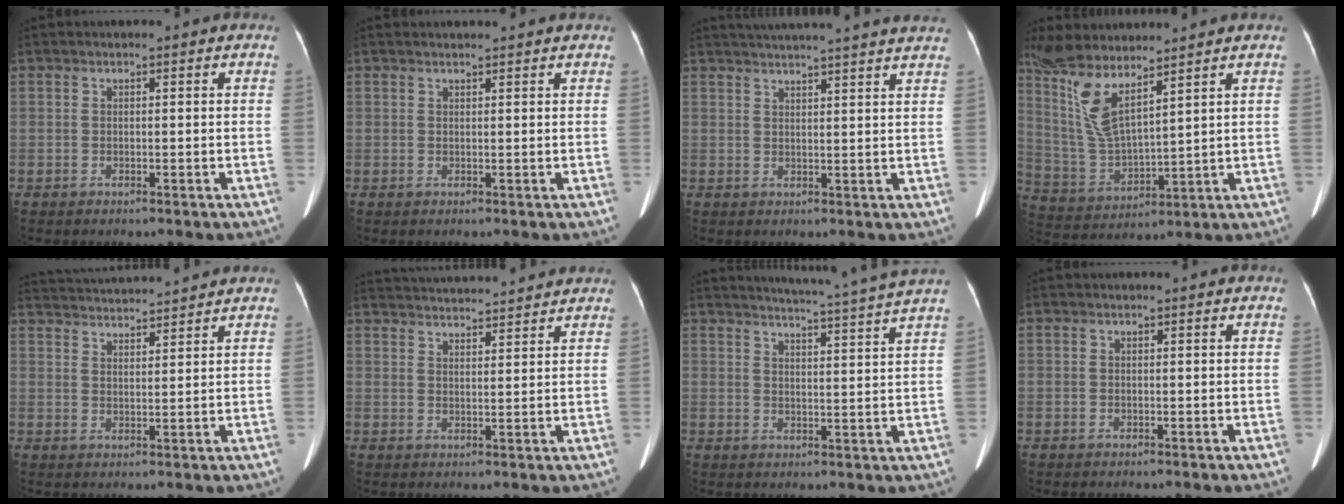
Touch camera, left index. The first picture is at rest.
{"total": 3.3, "force": [3.1, 0.2, 0.9], "torque": [-0.012, 0.008, 0.036]}
{"total": 18.4, "force": [17.0, -0.9, 6.9], "torque": [-0.107, -0.019, 0.214]}
{"total": 10.4, "force": [7.4, 1.7, 7.2], "torque": [-0.164, -0.004, 0.156]}
{"total": 11.9, "force": [11.4, -0.2, 3.4], "torque": [-0.068, 0.014, 0.176]}
{"total": 15.1, "force": [14.4, 1.1, 4.5], "torque": [-0.079, 0.024, 0.208]}
{"total": 12.4, "force": [11.3, -2.8, 4.3], "torque": [-0.069, -0.051, 0.138]}
{"total": 0.0}